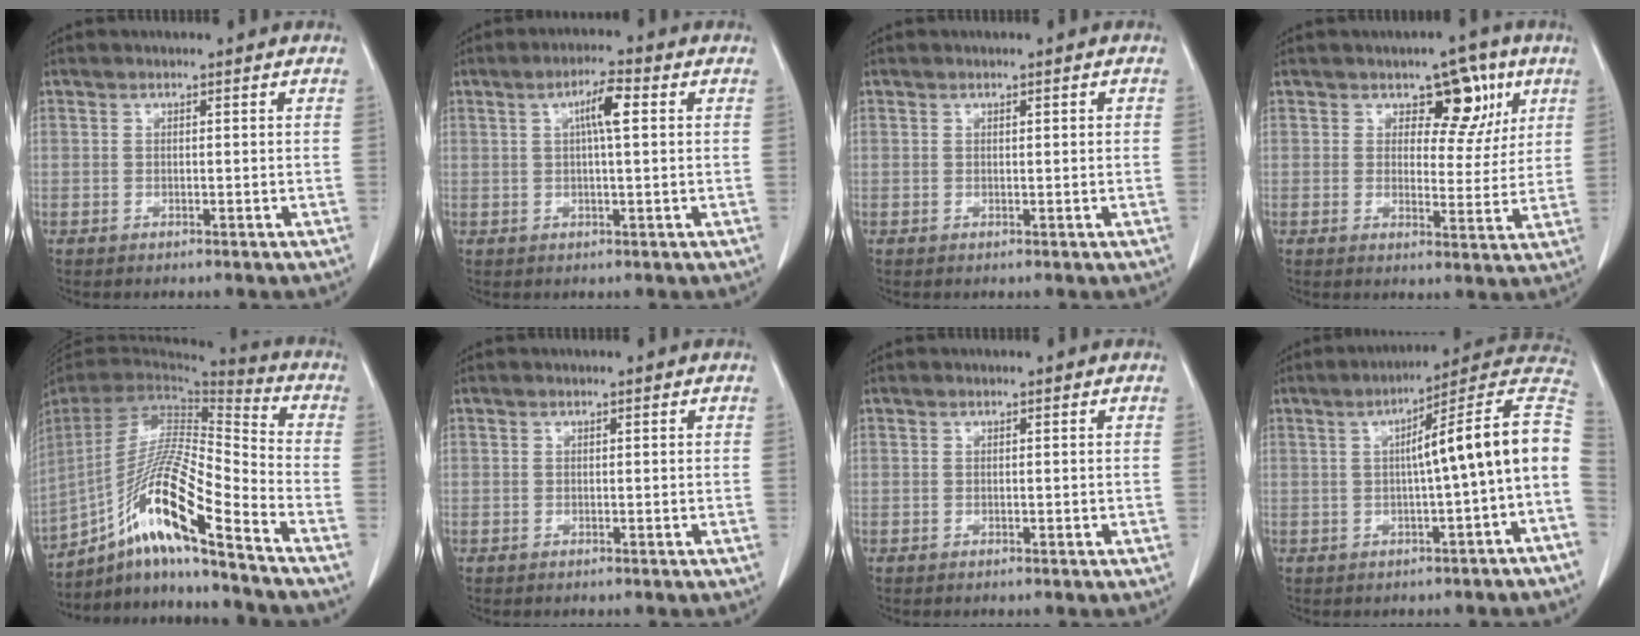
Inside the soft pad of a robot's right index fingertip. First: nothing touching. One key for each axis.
{"total": 4.6, "fx": 1.2, "fy": 0.4, "fz": 4.4, "tx": -0.078, "ty": 0.008, "tz": 0.019}
{"total": 0.7, "fx": 0.2, "fy": 0.1, "fz": 0.7, "tx": -0.011, "ty": 0.001, "tz": 0.003}
{"total": 7.3, "fx": 3.5, "fy": 4.3, "fz": 4.7, "tx": -0.041, "ty": 0.008, "tz": 0.047}
{"total": 18.7, "fx": -12.0, "fy": 0.6, "fz": 14.3, "tx": -0.302, "ty": -0.011, "tz": -0.224}
{"total": 0.0}
{"total": 0.0}
{"total": 13.1, "fx": -0.7, "fy": -0.2, "fz": 13.1, "tx": -0.175, "ty": 0.038, "tz": -0.019}